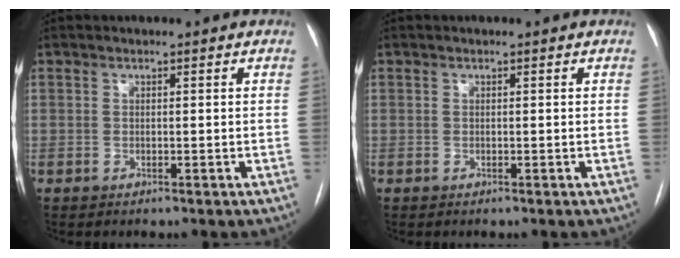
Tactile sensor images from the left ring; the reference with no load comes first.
{"total": 0.0}